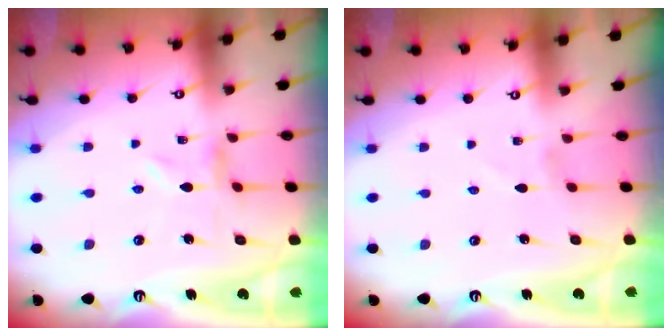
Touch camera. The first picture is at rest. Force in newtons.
{"total": 1.2, "press": 1.2, "slide": 0.1}